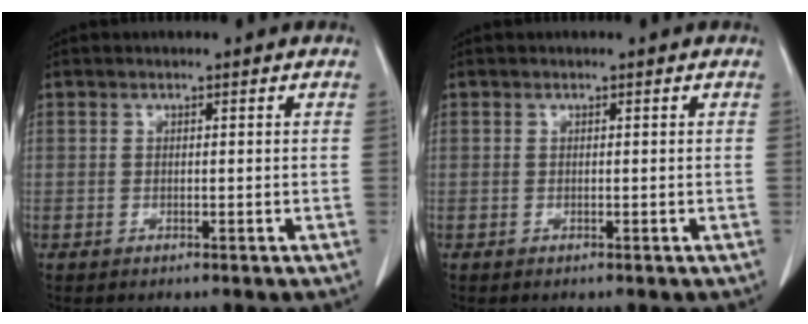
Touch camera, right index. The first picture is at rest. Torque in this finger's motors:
{"motor_torque": [0.00, 0.00, 0.01, 0.00]}